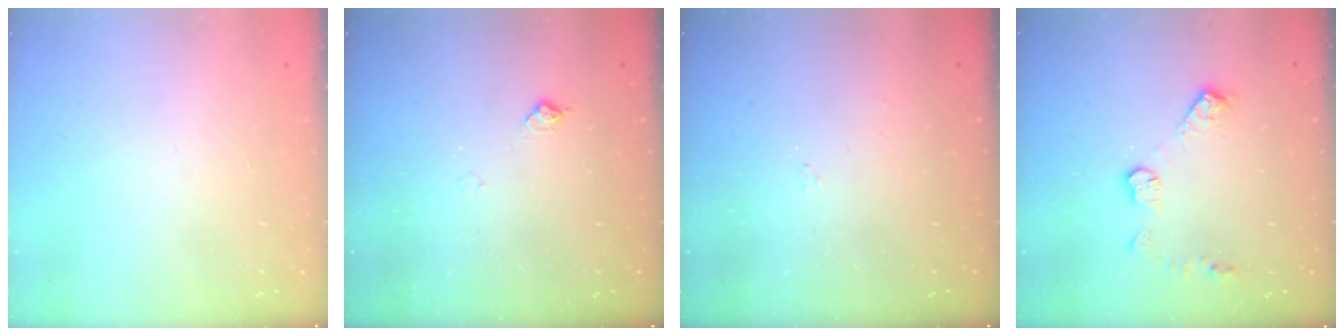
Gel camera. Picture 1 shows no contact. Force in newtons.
{"total": 5.5, "press": 5.5, "slide": 0.8}
{"total": 2.9, "press": 2.8, "slide": 0.4}
{"total": 9.0, "press": 9.0, "slide": 0.4}